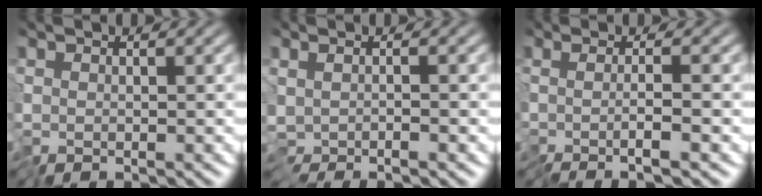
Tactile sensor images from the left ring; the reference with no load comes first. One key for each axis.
{"total": 0.9, "fx": -0.5, "fy": 0.2, "fz": 0.7, "tx": -0.018, "ty": -0.005, "tz": -0.003}
{"total": 2.4, "fx": -0.5, "fy": 0.3, "fz": 2.3, "tx": -0.018, "ty": 0.002, "tz": -0.030}